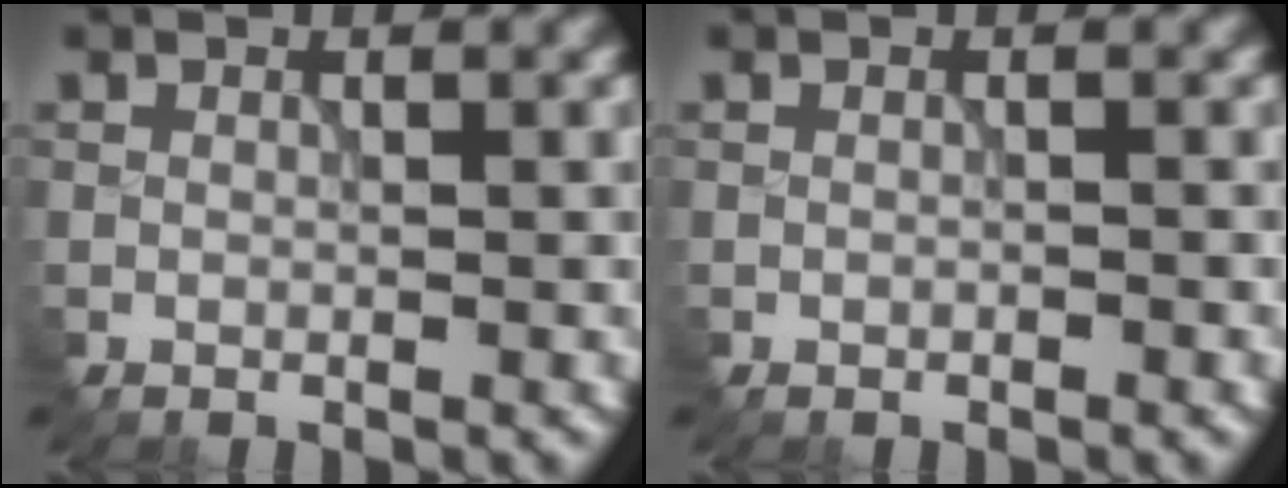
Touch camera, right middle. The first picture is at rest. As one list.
[{"total": 0.8, "force": [-0.3, 0.4, 0.6], "torque": [-0.006, -0.002, -0.001]}]